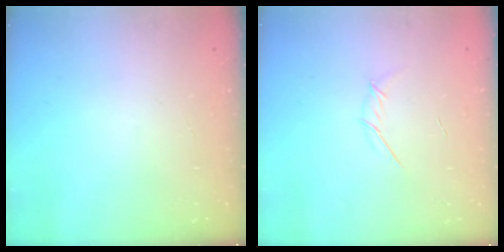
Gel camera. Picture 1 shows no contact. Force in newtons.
{"total": 3.6, "press": 3.5, "slide": 0.9}